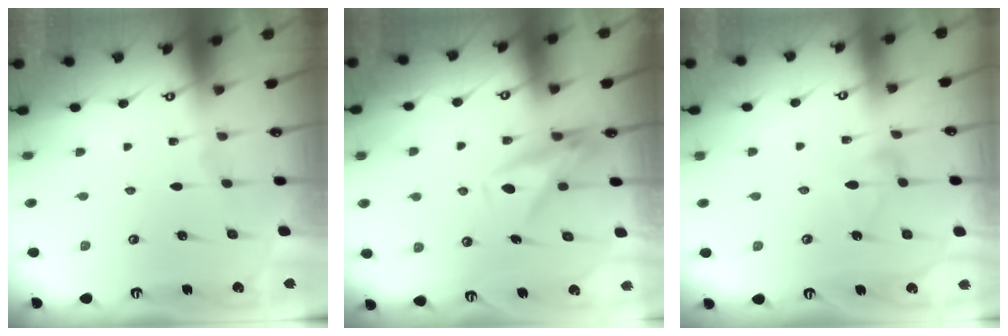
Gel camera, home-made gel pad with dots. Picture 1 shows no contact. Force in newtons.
{"total": 8.9, "press": 8.8, "slide": 0.9}
{"total": 3.7, "press": 3.7, "slide": 0.1}